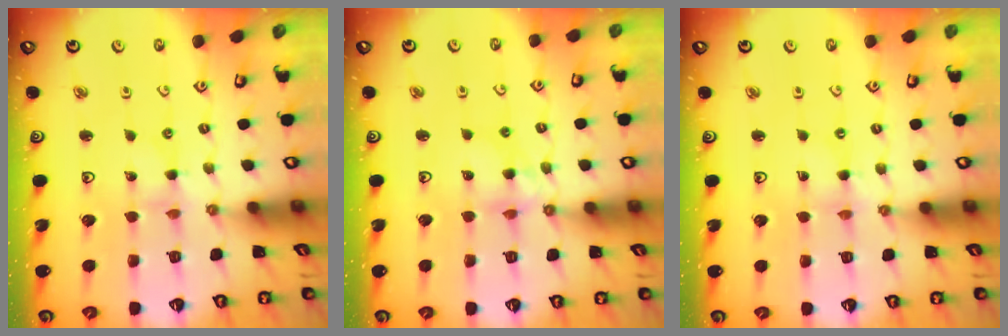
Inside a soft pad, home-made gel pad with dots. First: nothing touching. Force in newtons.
{"total": 7.7, "press": 7.7, "slide": 0.7}
{"total": 0.9, "press": 0.9, "slide": 0.2}